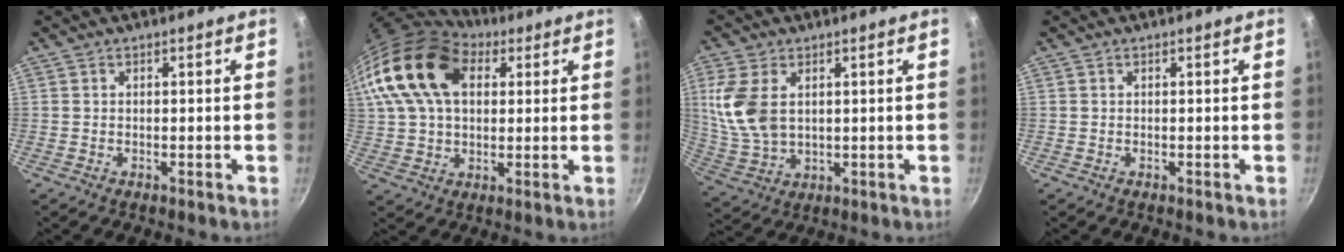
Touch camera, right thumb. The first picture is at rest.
{"total": 19.4, "force": [6.7, 12.7, 13.1], "torque": [-0.231, 0.006, 0.110]}
{"total": 11.0, "force": [2.6, 6.9, 8.1], "torque": [-0.165, -0.011, 0.062]}
{"total": 0.0}